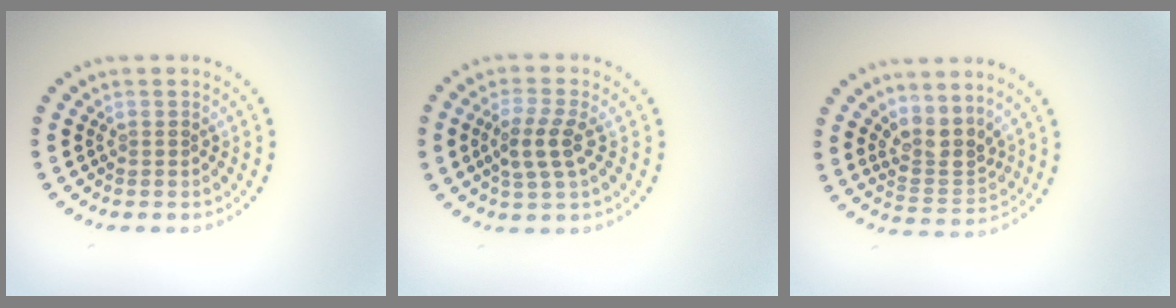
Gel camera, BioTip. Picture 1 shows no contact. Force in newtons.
{"total": 2.9, "press": 2.7, "slide": 1.2}
{"total": 3.3, "press": 2.5, "slide": 2.1}